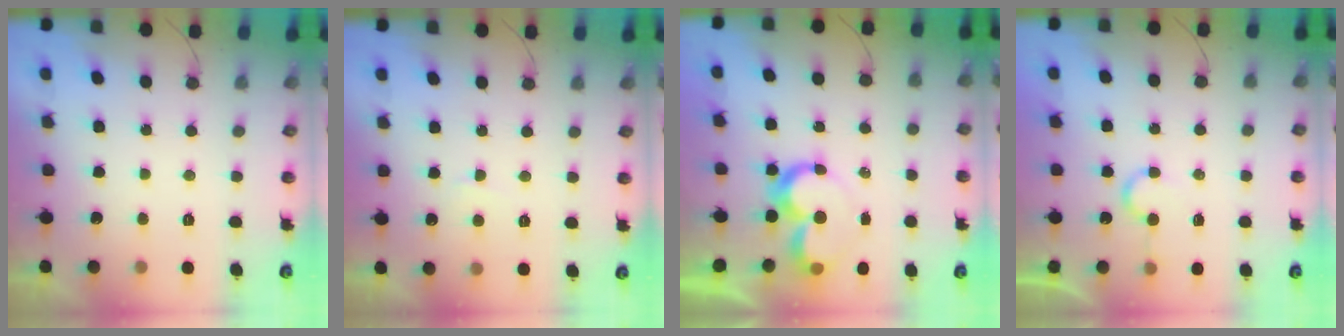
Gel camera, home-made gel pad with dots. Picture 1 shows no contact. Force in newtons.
{"total": 2.6, "press": 2.6, "slide": 0.1}
{"total": 9.0, "press": 9.0, "slide": 0.9}
{"total": 5.4, "press": 5.3, "slide": 0.6}